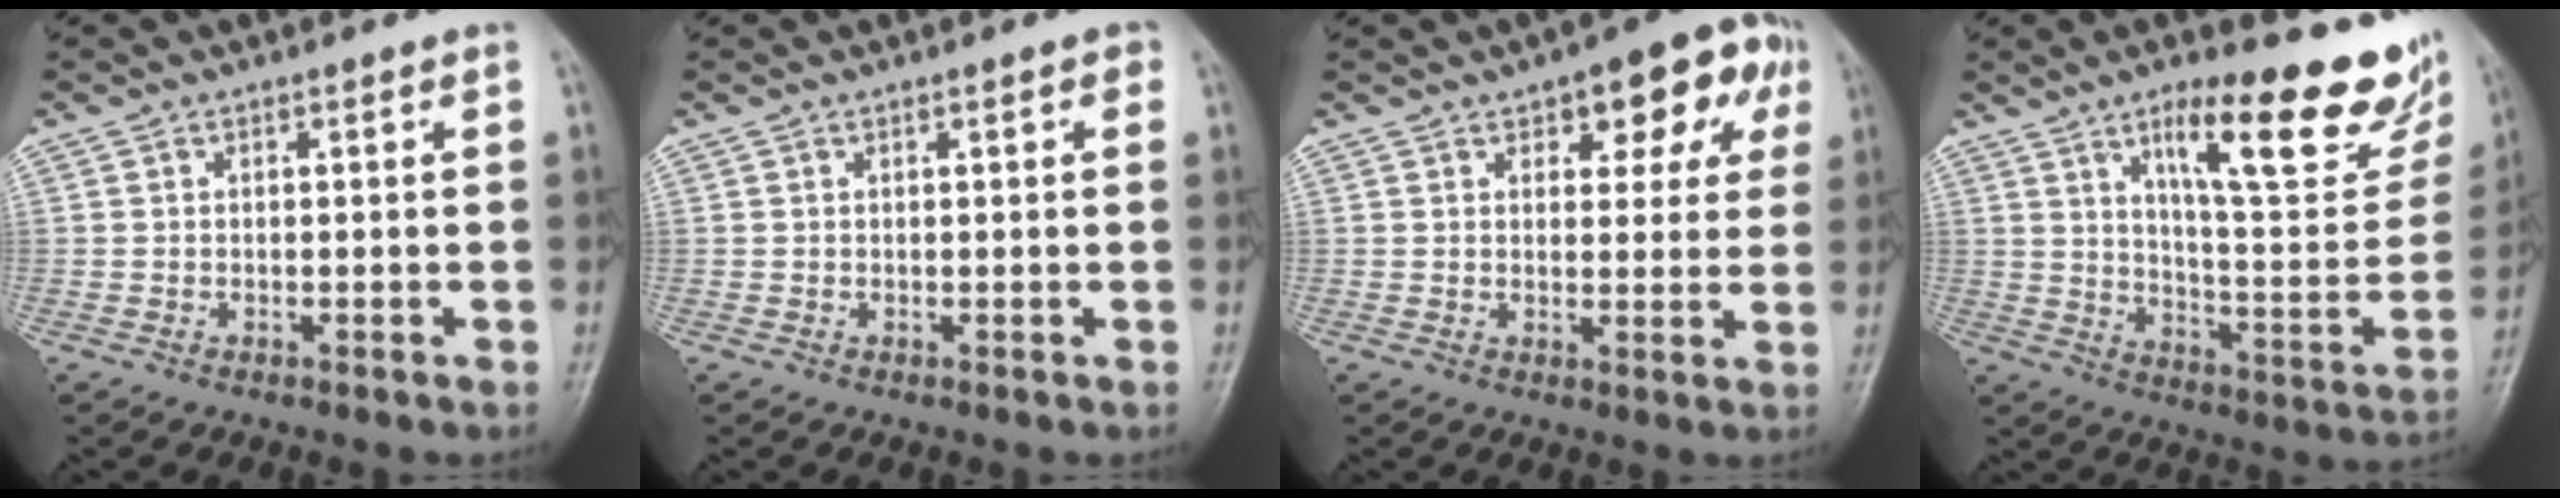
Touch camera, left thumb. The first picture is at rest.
{"total": 1.1, "force": [0.5, 0.3, 0.9], "torque": [-0.012, 0.002, 0.005]}
{"total": 11.2, "force": [5.1, 5.4, 8.3], "torque": [-0.058, 0.001, 0.058]}
{"total": 23.9, "force": [14.3, 6.2, 18.1], "torque": [-0.211, -0.066, 0.218]}